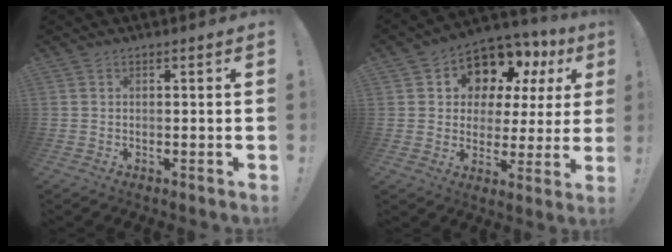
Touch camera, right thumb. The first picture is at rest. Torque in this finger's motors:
{"motor_torque": [0.60, 2.52, 1.25, 0.24, 0.01]}